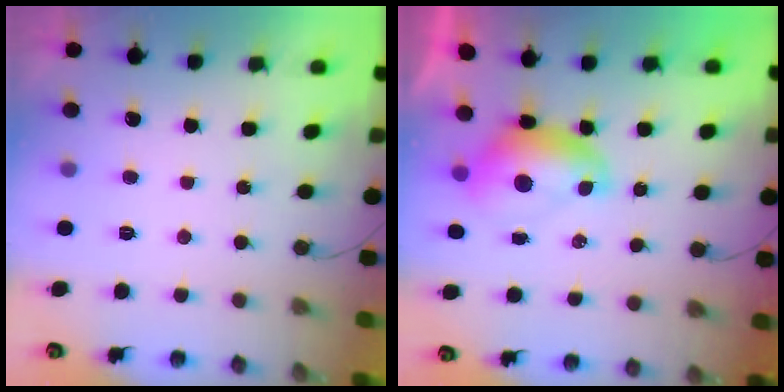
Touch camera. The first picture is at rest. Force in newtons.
{"total": 7.8, "press": 7.8, "slide": 0.9}